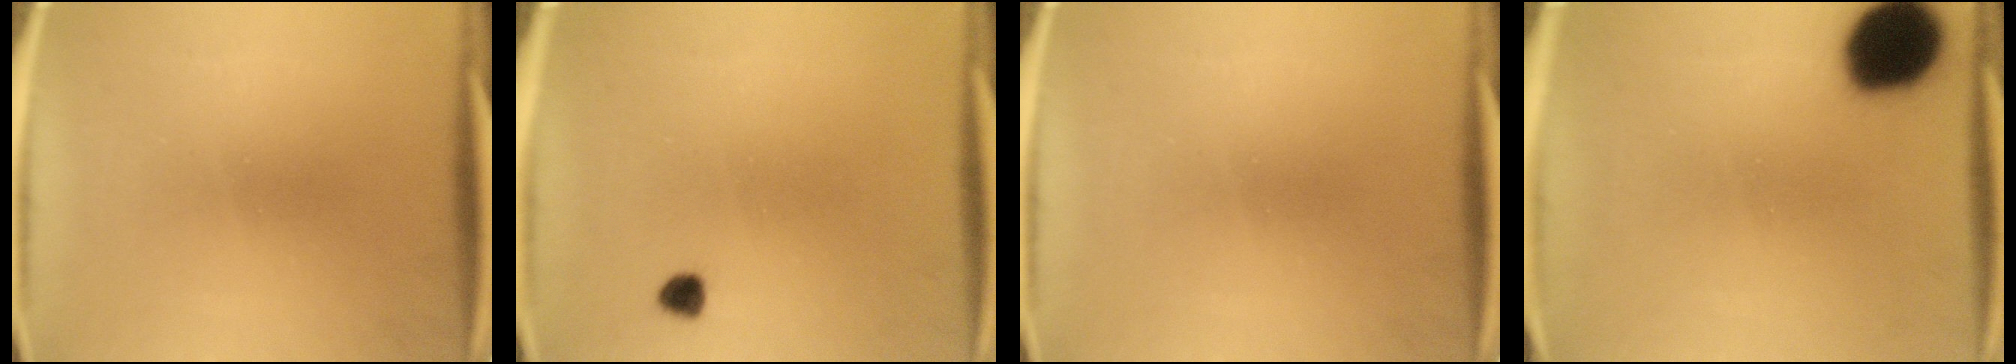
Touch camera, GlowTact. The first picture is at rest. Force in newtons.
{"total": 1.8}
{"total": 0.0}
{"total": 17.5}